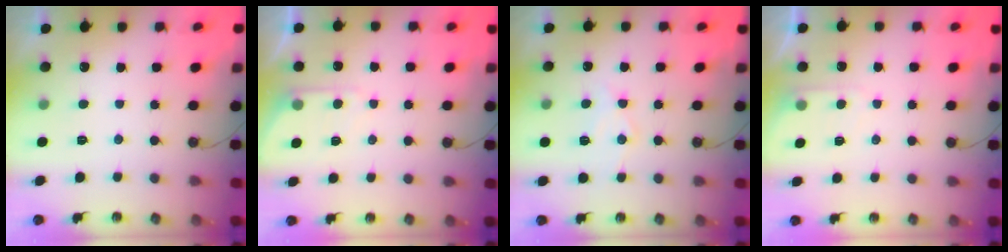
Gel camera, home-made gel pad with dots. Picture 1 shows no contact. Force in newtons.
{"total": 5.2, "press": 5.2, "slide": 0.6}
{"total": 9.5, "press": 9.5, "slide": 0.8}
{"total": 4.6, "press": 4.6, "slide": 0.6}